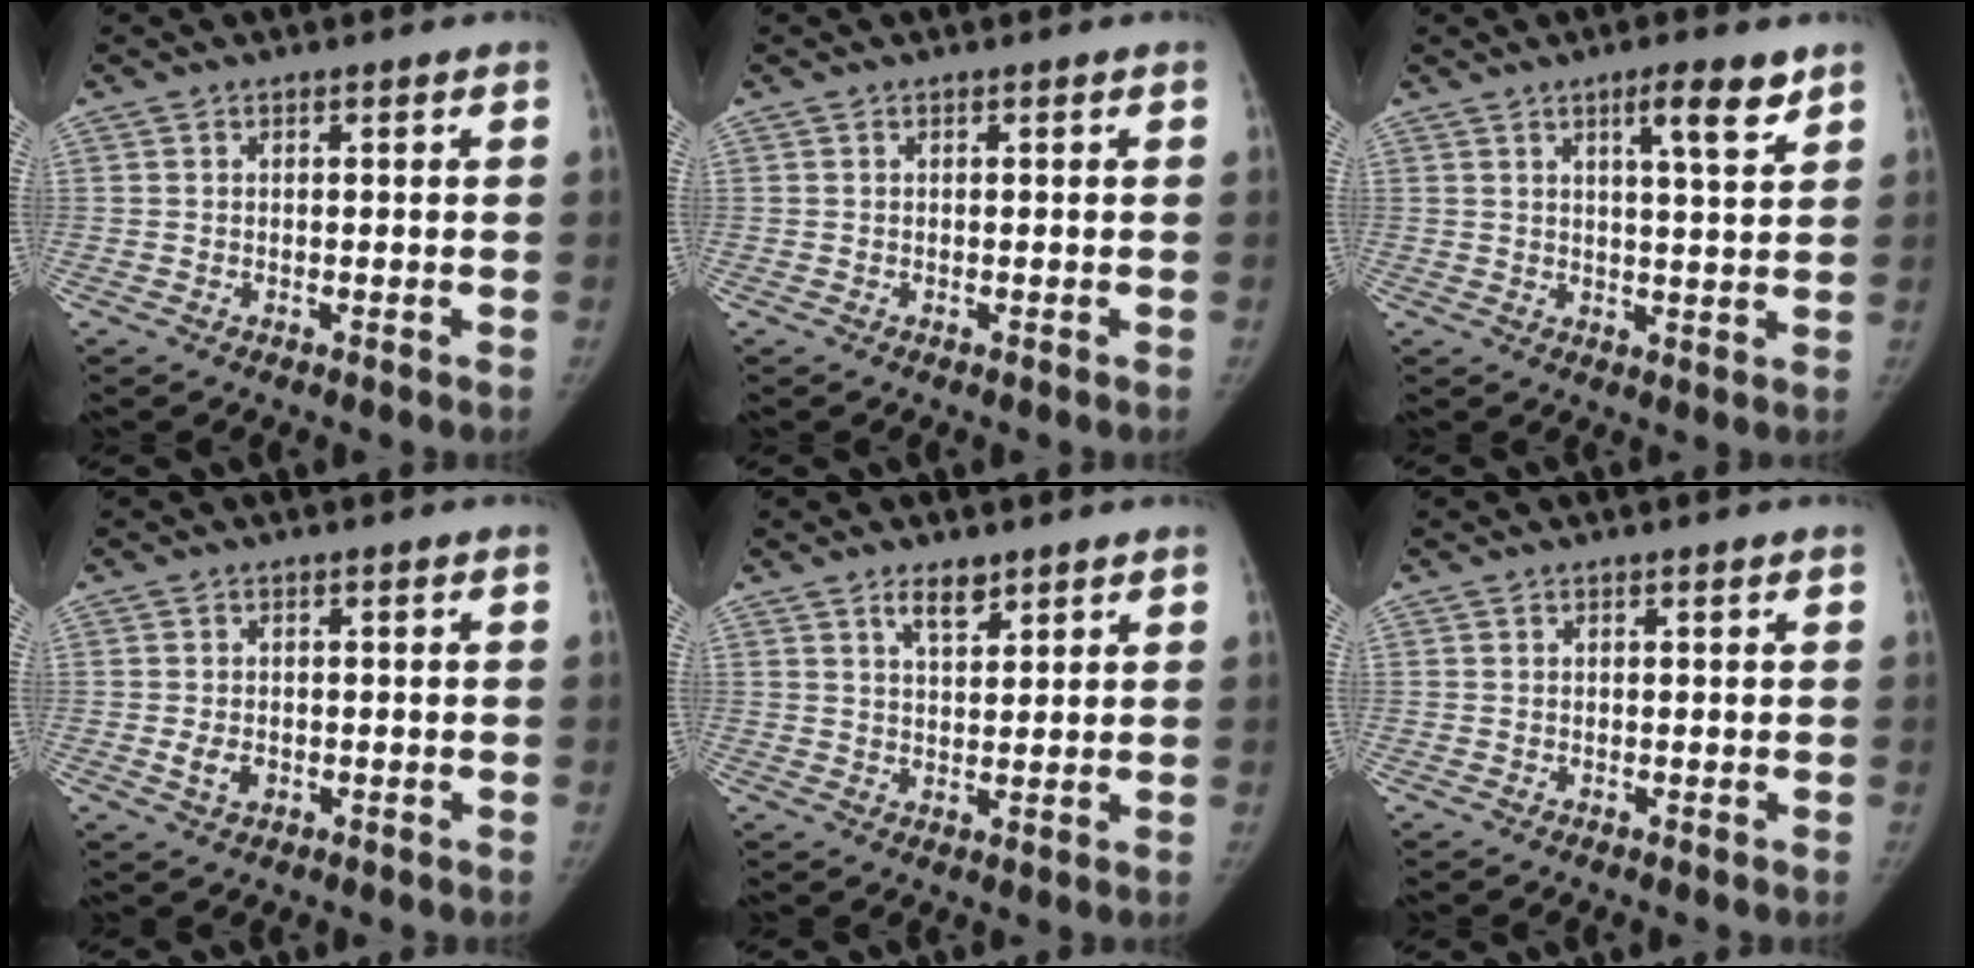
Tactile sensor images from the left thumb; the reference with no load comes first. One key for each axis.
{"total": 0.0}
{"total": 6.7, "fx": 4.1, "fy": 0.9, "fz": 5.2, "tx": -0.076, "ty": -0.026, "tz": 0.063}
{"total": 2.7, "fx": -0.6, "fy": 1.9, "fz": 1.8, "tx": -0.027, "ty": 0.001, "tz": -0.008}
{"total": 4.2, "fx": 2.9, "fy": 1.8, "fz": 2.4, "tx": -0.026, "ty": -0.021, "tz": 0.050}
{"total": 0.0}